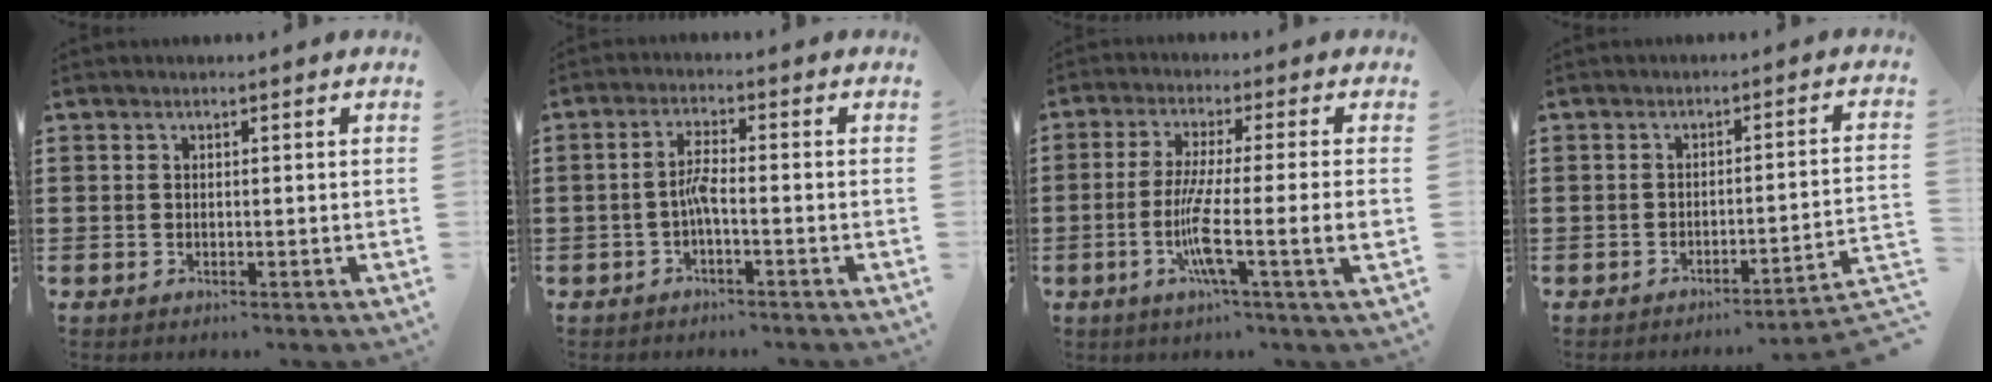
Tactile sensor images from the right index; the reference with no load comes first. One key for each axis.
{"total": 3.1, "fx": -1.1, "fy": 0.5, "fz": 2.9, "tx": -0.063, "ty": 0.000, "tz": -0.025}
{"total": 9.9, "fx": -2.1, "fy": 0.4, "fz": 9.7, "tx": -0.195, "ty": -0.017, "tz": -0.046}
{"total": 3.0, "fx": -2.5, "fy": -0.5, "fz": 1.6, "tx": -0.033, "ty": -0.011, "tz": -0.053}